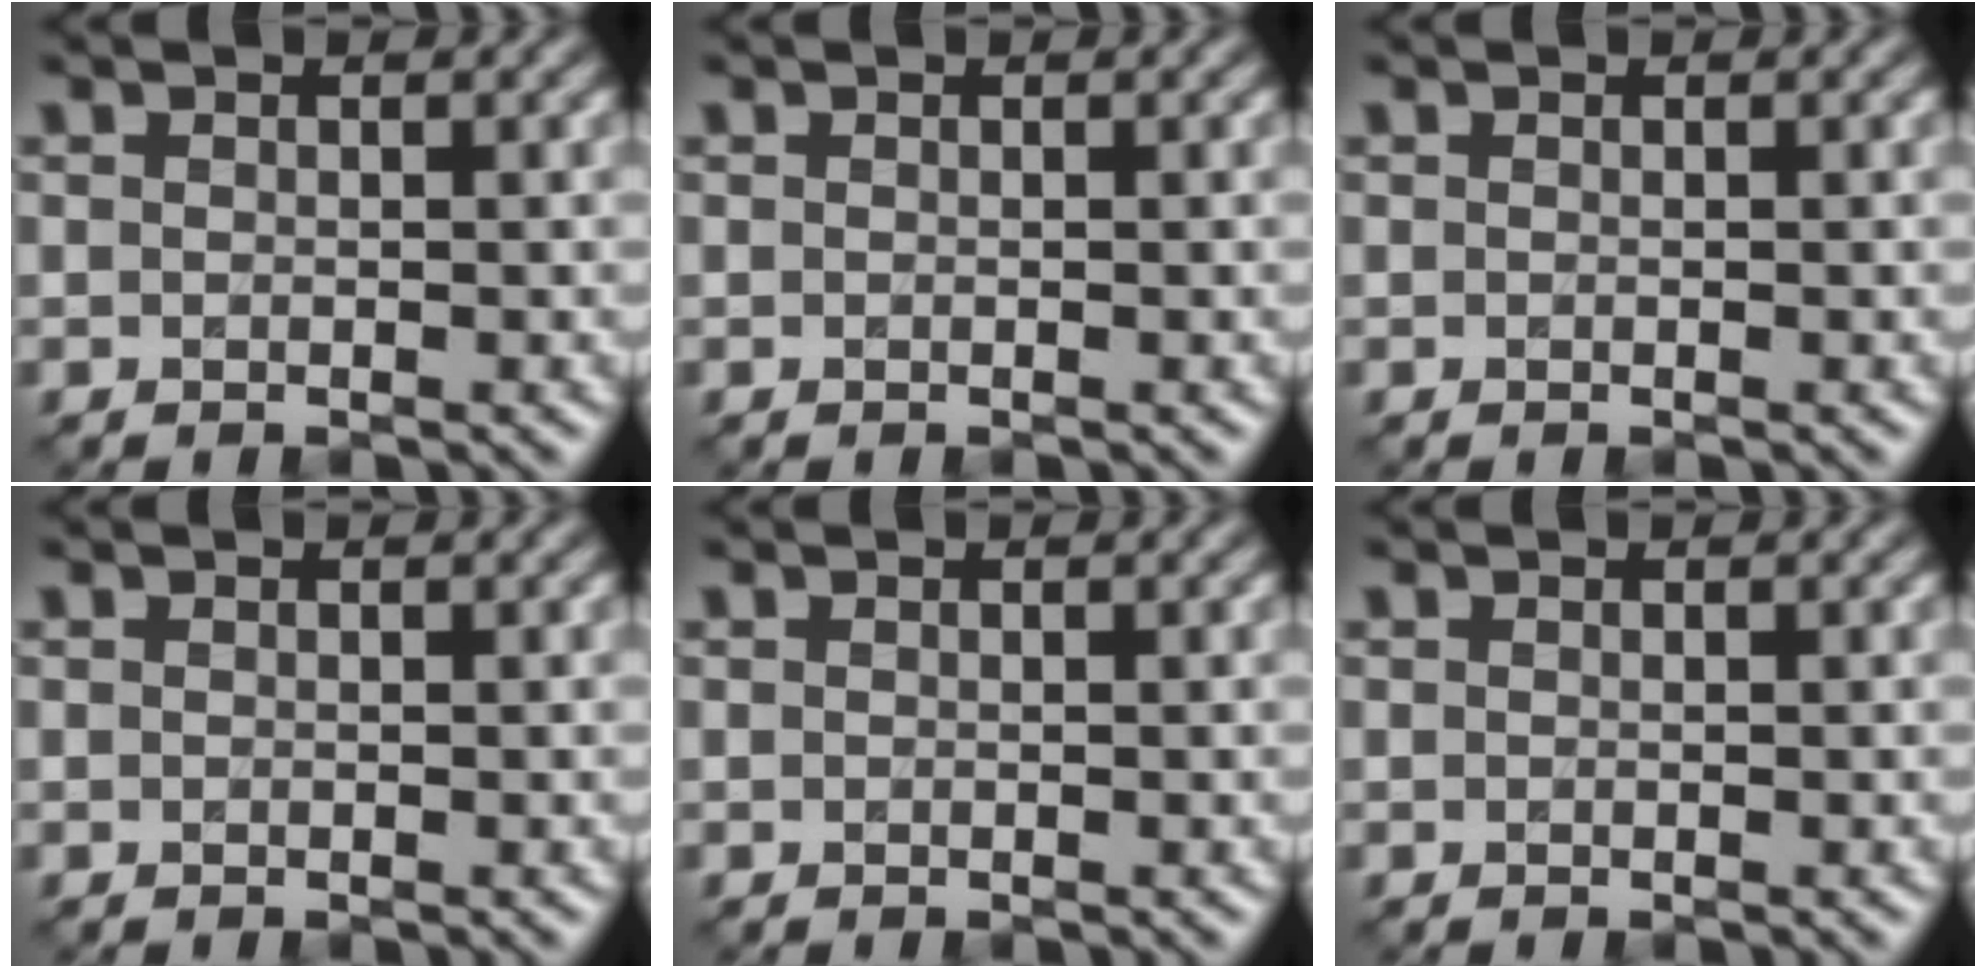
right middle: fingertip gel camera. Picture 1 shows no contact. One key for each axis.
{"total": 0.0}
{"total": 0.0}
{"total": 0.0}
{"total": 0.0}
{"total": 0.0}